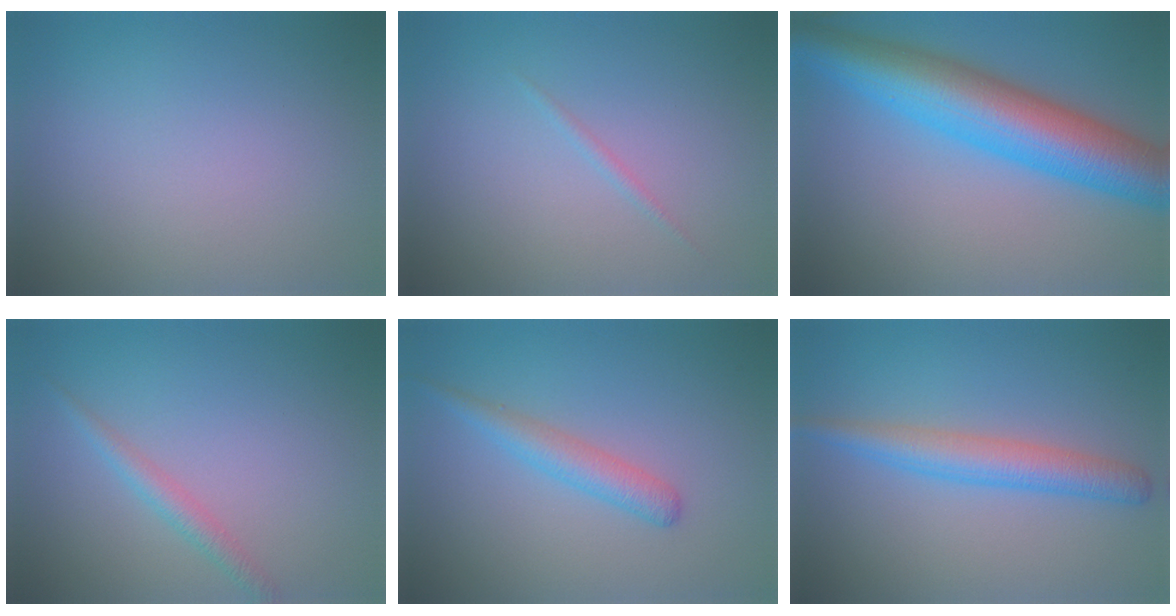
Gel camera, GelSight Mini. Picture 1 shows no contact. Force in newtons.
{"total": 0.6, "press": 0.6, "slide": 0.0}
{"total": 10.6, "press": 10.6, "slide": 0.1}
{"total": 1.7, "press": 1.7, "slide": 0.0}
{"total": 2.3, "press": 2.3, "slide": 0.1}
{"total": 3.7, "press": 3.7, "slide": 0.1}